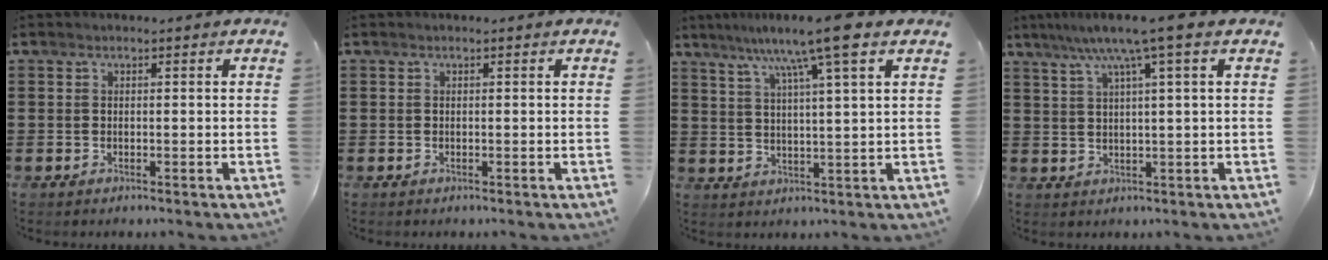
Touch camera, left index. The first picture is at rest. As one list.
[{"total": 0.0}, {"total": 9.1, "force": [6.1, 0.1, 6.8], "torque": [-0.131, -0.012, 0.100]}, {"total": 6.7, "force": [3.6, -0.1, 5.6], "torque": [-0.119, -0.001, 0.057]}]